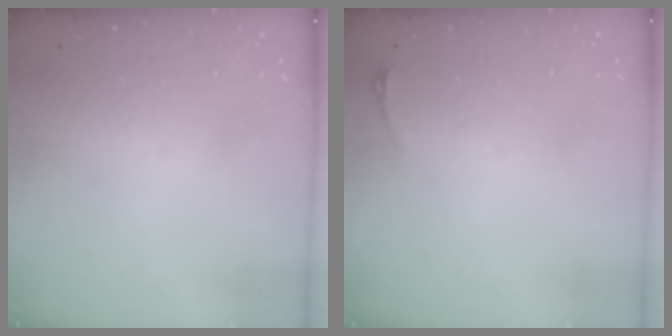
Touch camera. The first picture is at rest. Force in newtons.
{"total": 2.9, "press": 2.6, "slide": 1.5}